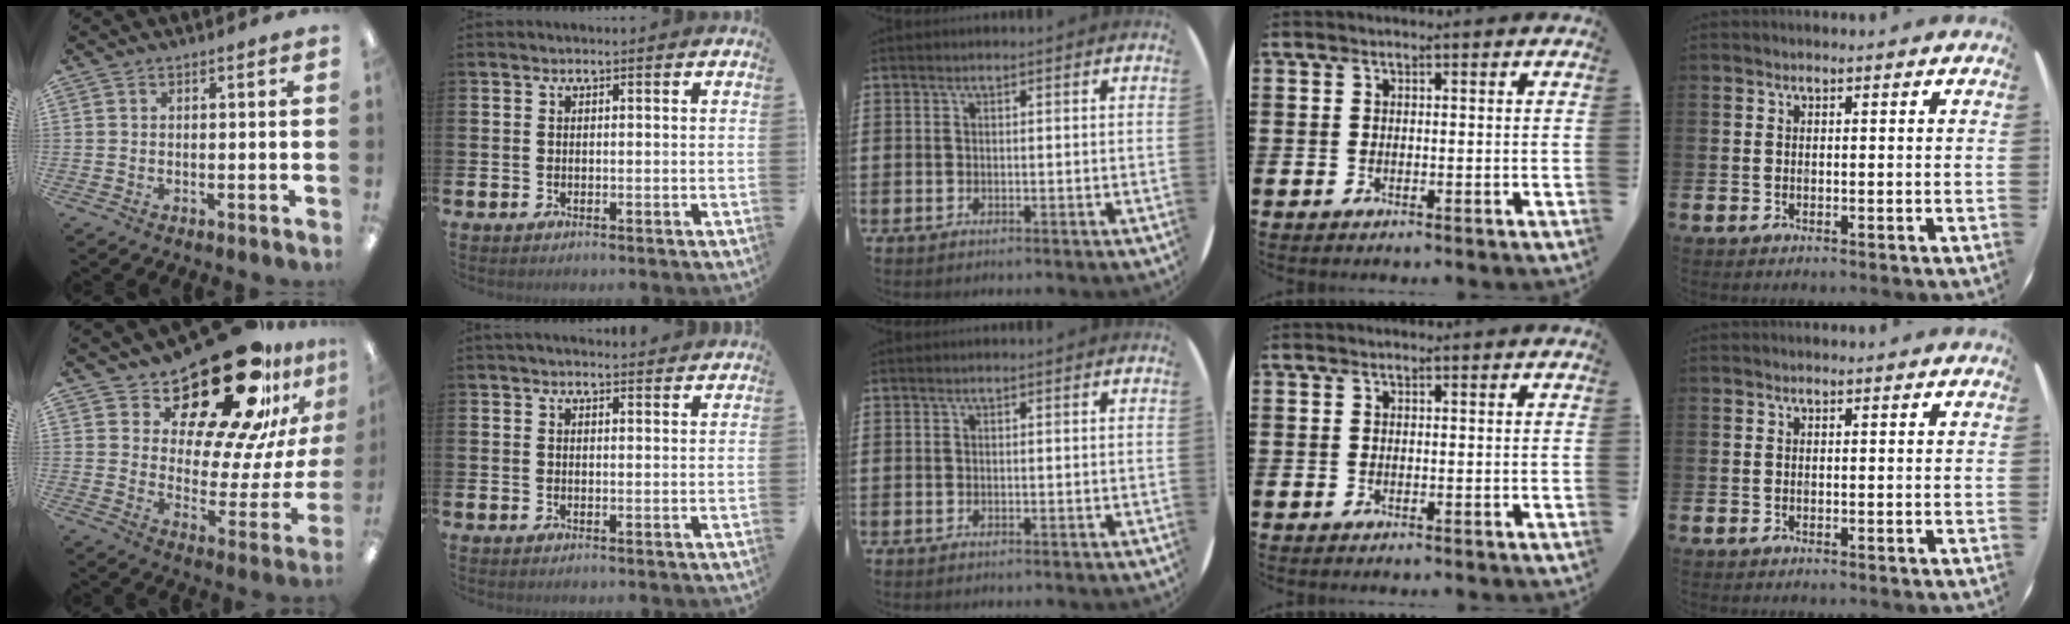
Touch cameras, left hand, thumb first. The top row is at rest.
{"thumb": {"total": 26.7, "force": [20.1, 9.5, 14.7], "torque": [-0.214, -0.147, 0.335]}, "index": {"total": 1.8, "force": [1.8, 0.2, 0.3], "torque": [0.005, -0.009, 0.029]}}